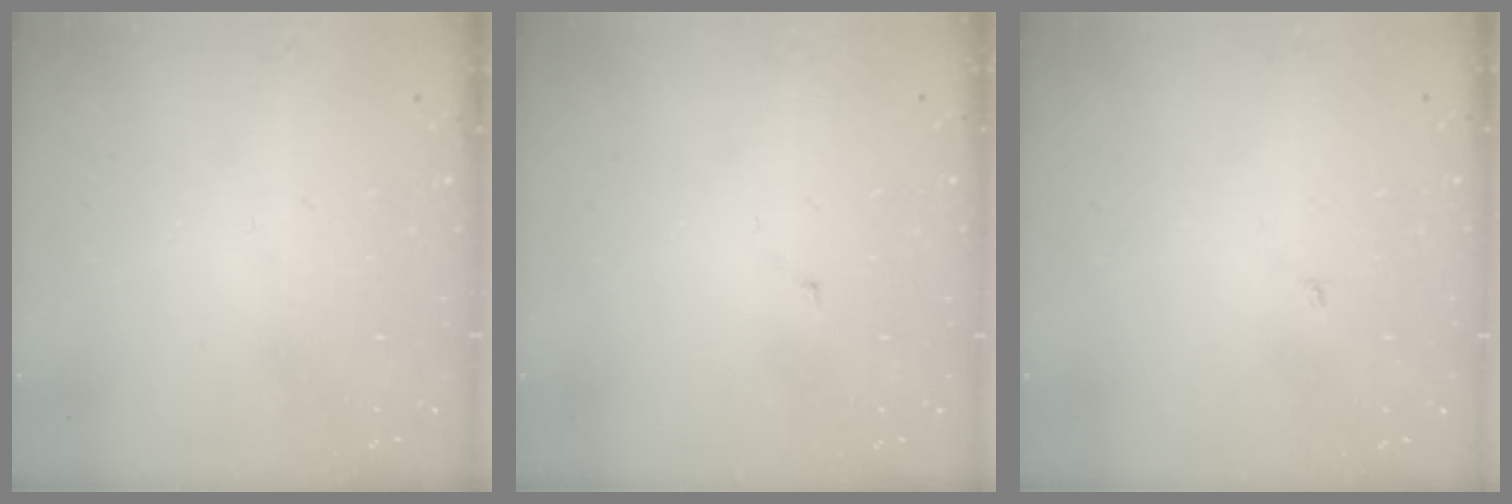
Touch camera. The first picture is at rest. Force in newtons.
{"total": 1.4, "press": 1.3, "slide": 0.1}
{"total": 1.9, "press": 1.9, "slide": 0.2}